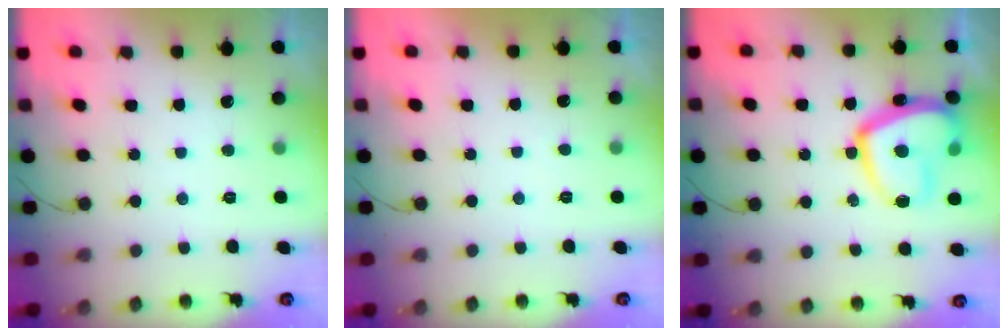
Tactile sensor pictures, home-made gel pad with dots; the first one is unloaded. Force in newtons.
{"total": 1.2, "press": 1.1, "slide": 0.4}
{"total": 18.6, "press": 18.5, "slide": 1.8}